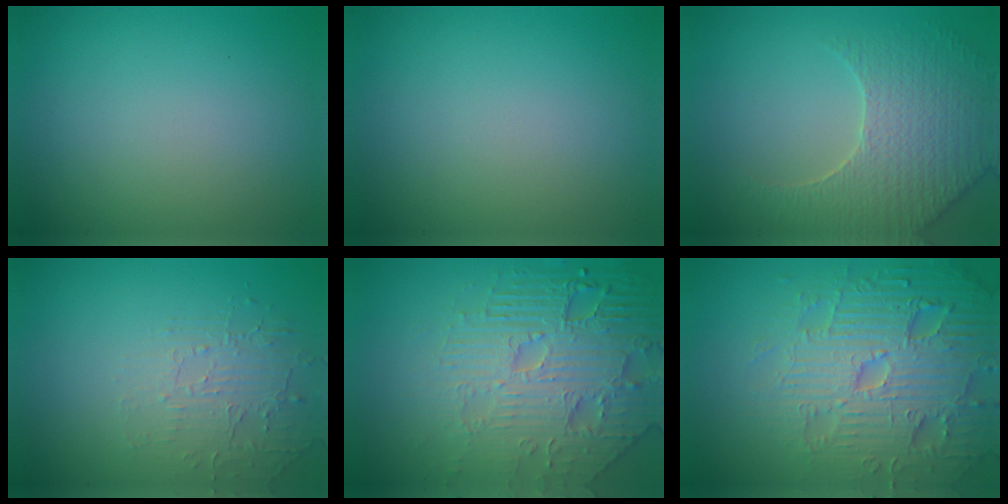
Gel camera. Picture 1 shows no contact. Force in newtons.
{"total": 0.0}
{"total": 5.4, "press": 4.8, "slide": 2.5}
{"total": 1.9, "press": 1.0, "slide": 1.6}
{"total": 8.7, "press": 6.2, "slide": 6.1}
{"total": 7.9, "press": 7.7, "slide": 1.8}